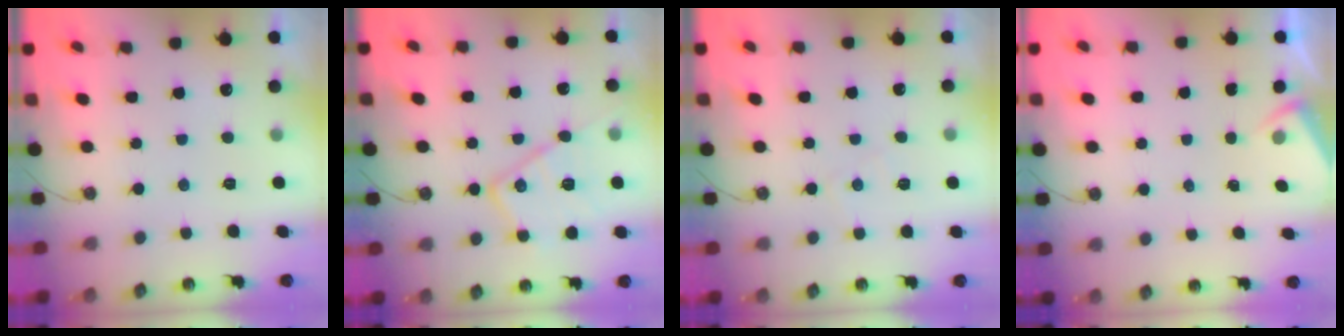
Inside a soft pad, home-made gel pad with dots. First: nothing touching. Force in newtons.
{"total": 15.2, "press": 15.2, "slide": 0.7}
{"total": 4.2, "press": 4.2, "slide": 0.7}
{"total": 2.1, "press": 2.1, "slide": 0.3}